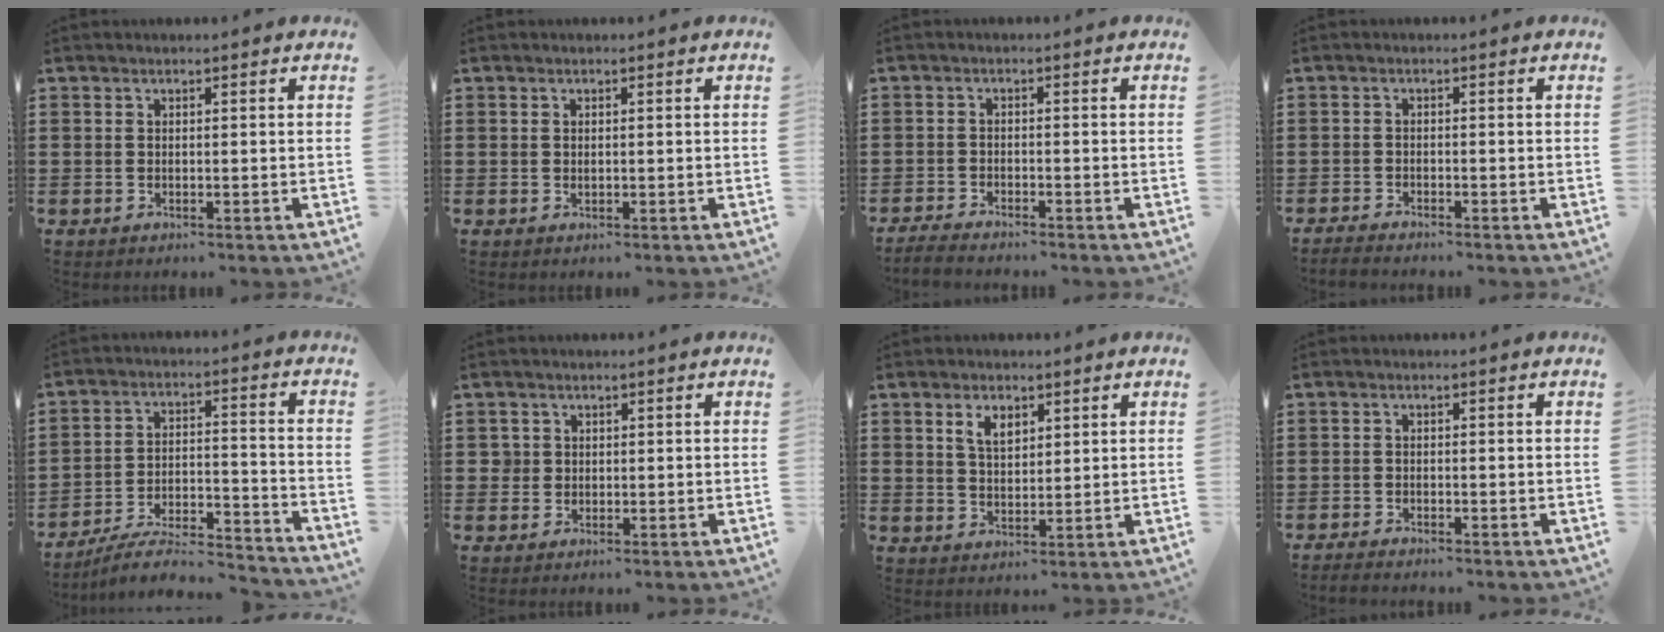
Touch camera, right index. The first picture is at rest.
{"total": 0.7, "force": [0.0, 0.3, 0.6], "torque": [-0.013, 0.000, 0.000]}
{"total": 2.3, "force": [-2.3, 0.1, 0.3], "torque": [-0.008, 0.002, -0.048]}
{"total": 1.5, "force": [-1.5, 0.1, 0.0], "torque": [-0.006, 0.001, -0.031]}
{"total": 7.0, "force": [-6.3, 1.1, 2.7], "torque": [-0.049, 0.001, -0.124]}
{"total": 1.7, "force": [0.3, 1.6, 0.3], "torque": [-0.012, 0.009, 0.005]}
{"total": 3.6, "force": [2.0, 2.0, 2.3], "torque": [-0.053, 0.008, 0.036]}
{"total": 1.3, "force": [-1.3, 0.1, 0.0], "torque": [-0.004, 0.001, -0.026]}